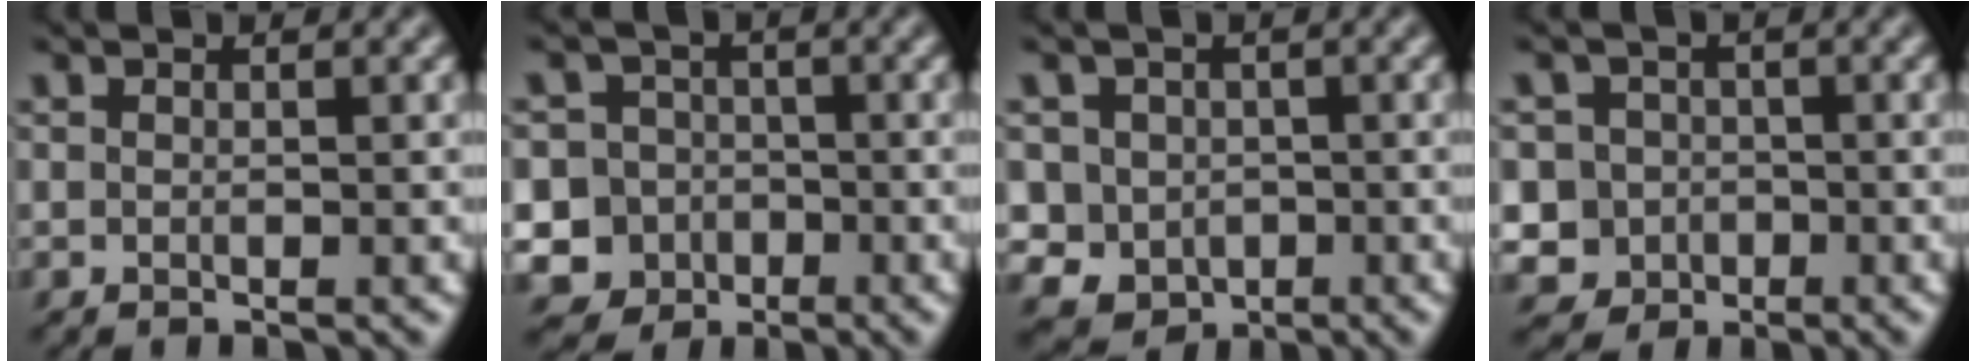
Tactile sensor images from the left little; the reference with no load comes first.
{"total": 8.5, "force": [-3.1, 7.7, 1.5], "torque": [-0.026, 0.003, -0.089]}
{"total": 6.1, "force": [-0.4, 5.7, 2.0], "torque": [-0.042, 0.023, -0.035]}
{"total": 5.5, "force": [-1.2, 5.3, 1.1], "torque": [-0.013, 0.017, -0.051]}